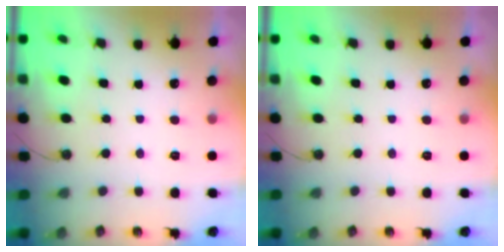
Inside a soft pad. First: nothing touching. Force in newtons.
{"total": 0.0}